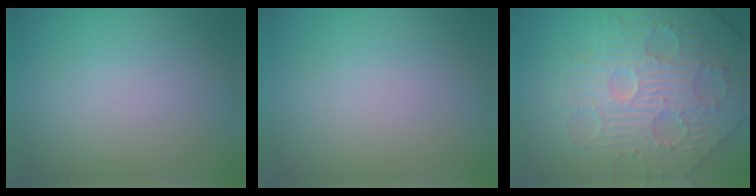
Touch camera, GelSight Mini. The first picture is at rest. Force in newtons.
{"total": 0.0}
{"total": 5.9, "press": 5.4, "slide": 2.2}